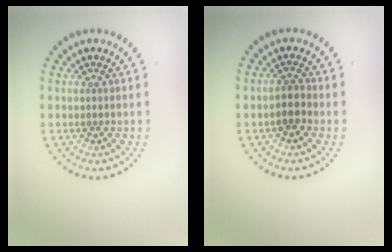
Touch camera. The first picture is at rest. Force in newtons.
{"total": 1.9, "press": 1.7, "slide": 0.9}